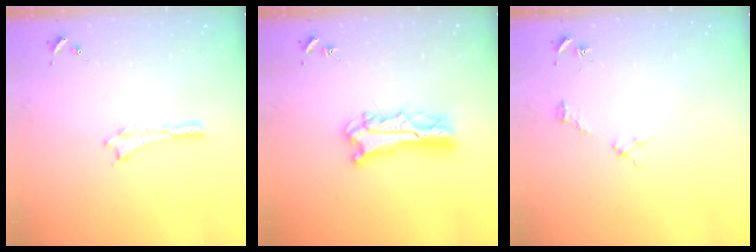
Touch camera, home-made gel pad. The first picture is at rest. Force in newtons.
{"total": 8.4, "press": 8.3, "slide": 0.8}
{"total": 2.2, "press": 2.2, "slide": 0.3}